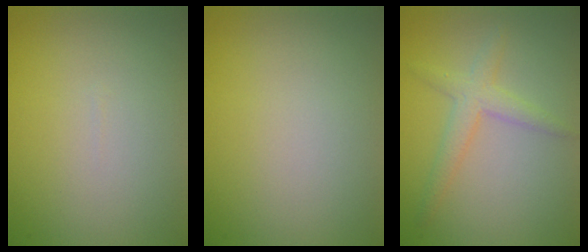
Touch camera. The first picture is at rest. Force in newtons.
{"total": 0.0}
{"total": 2.4, "press": 2.4, "slide": 0.1}